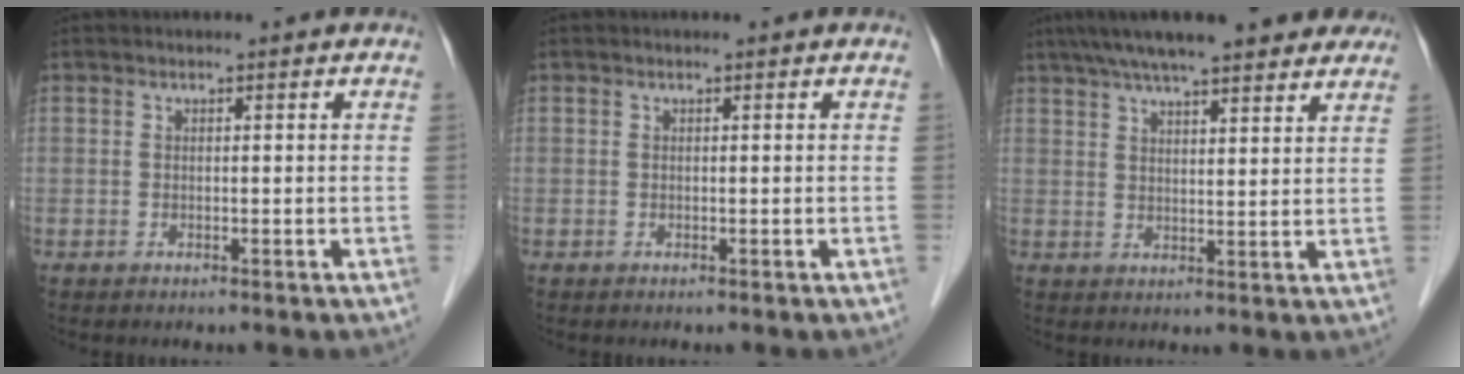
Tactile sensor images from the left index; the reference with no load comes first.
{"total": 0.0}
{"total": 17.6, "force": [14.3, 3.4, 9.5], "torque": [-0.150, 0.045, 0.194]}